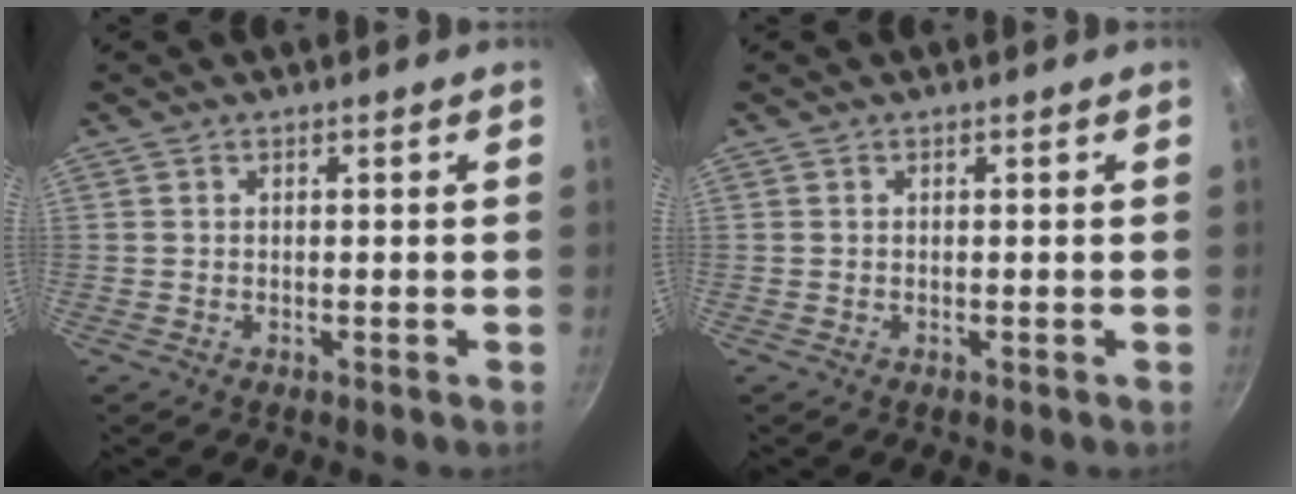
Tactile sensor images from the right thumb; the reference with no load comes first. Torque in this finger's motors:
{"motor_torque": [0.00, 0.00, -0.01, 0.06, 0.00]}